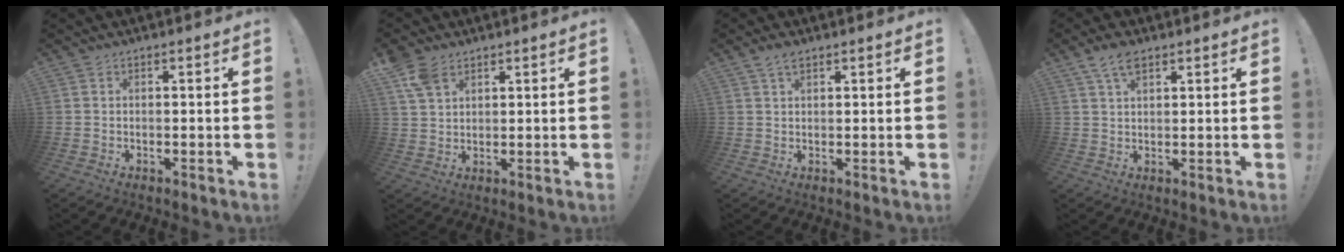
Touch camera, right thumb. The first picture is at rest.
{"total": 7.2, "force": [4.4, 4.3, 3.6], "torque": [-0.073, -0.009, 0.088]}
{"total": 3.1, "force": [2.0, 1.4, 1.9], "torque": [-0.031, -0.005, 0.036]}
{"total": 5.3, "force": [3.2, 2.5, 3.5], "torque": [-0.066, -0.007, 0.058]}